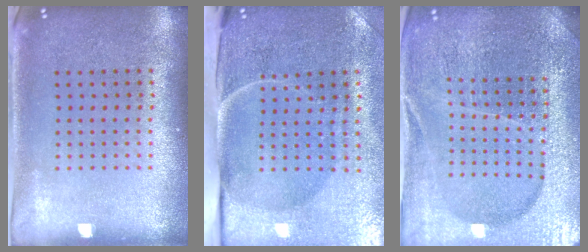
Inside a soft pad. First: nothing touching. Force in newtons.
{"total": 4.9, "press": 3.9, "slide": 2.9}
{"total": 5.1, "press": 4.7, "slide": 2.0}